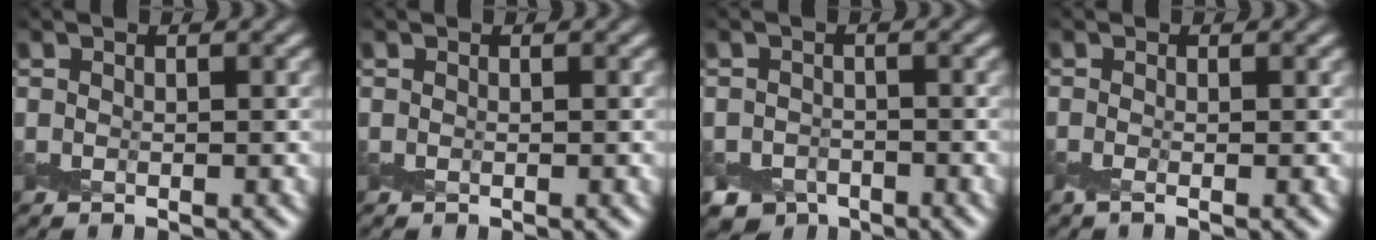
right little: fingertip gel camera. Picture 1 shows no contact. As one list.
[{"total": 0.0}, {"total": 3.5, "force": [-2.7, 2.1, 0.2], "torque": [0.015, -0.001, -0.051]}, {"total": 0.7, "force": [-0.4, 0.1, 0.6], "torque": [-0.016, 0.000, -0.010]}]